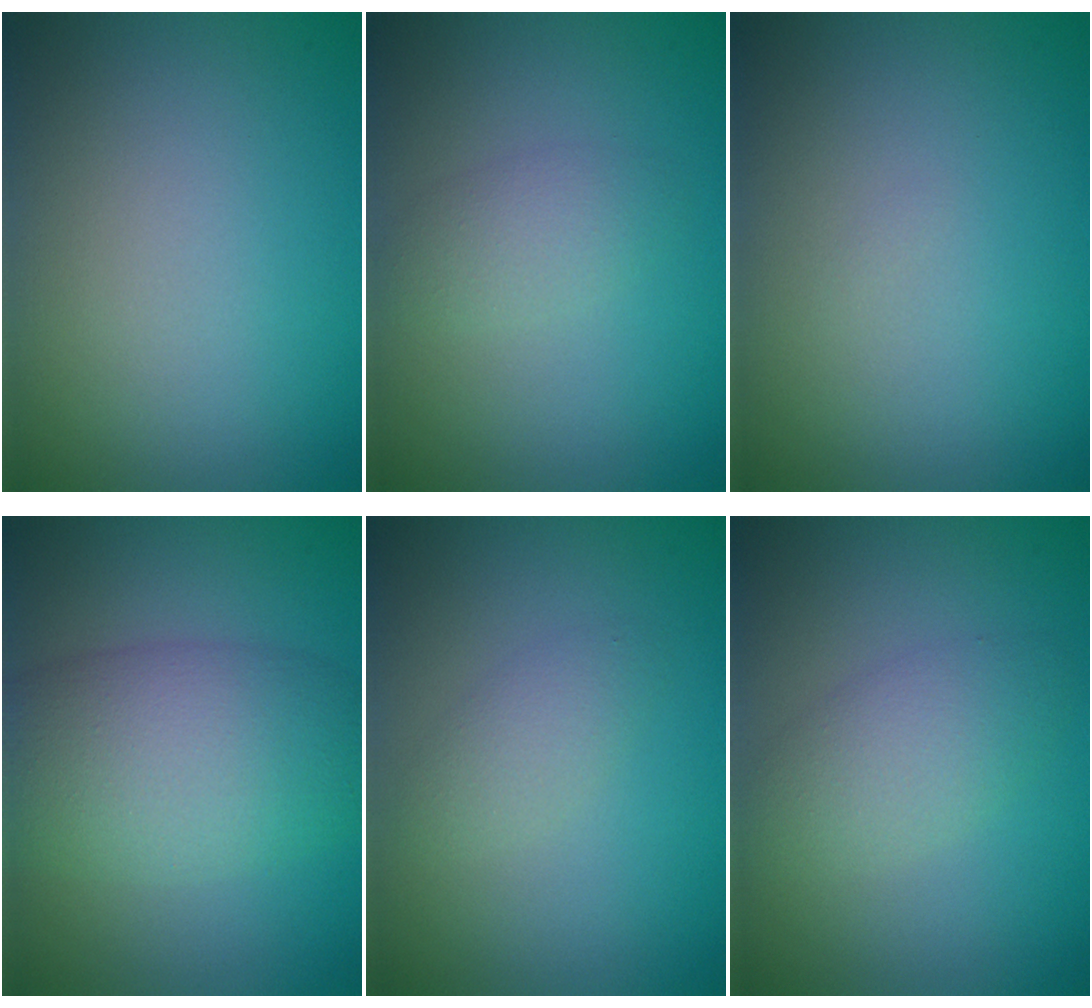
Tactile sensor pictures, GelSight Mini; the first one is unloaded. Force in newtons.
{"total": 1.8, "press": 1.8, "slide": 0.1}
{"total": 0.0}
{"total": 7.3, "press": 7.3, "slide": 0.2}
{"total": 1.7, "press": 1.6, "slide": 0.0}
{"total": 2.6, "press": 2.6, "slide": 0.3}